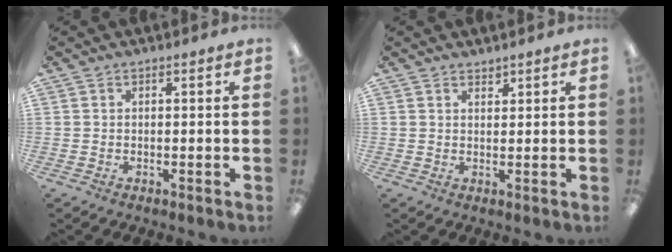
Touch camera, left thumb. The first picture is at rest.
{"total": 1.5, "force": [1.4, 0.4, 0.0], "torque": [0.008, -0.006, 0.026]}